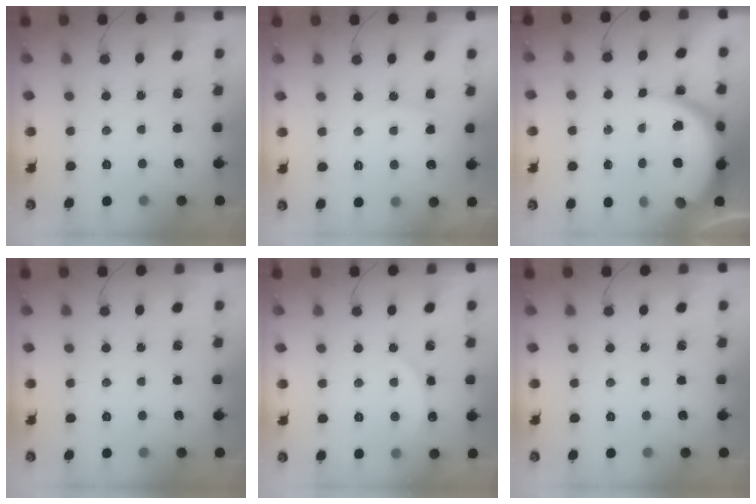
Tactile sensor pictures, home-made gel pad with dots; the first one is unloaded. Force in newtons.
{"total": 5.8, "press": 5.8, "slide": 0.6}
{"total": 9.4, "press": 9.4, "slide": 0.5}
{"total": 0.0}
{"total": 2.5, "press": 2.5, "slide": 0.3}
{"total": 0.0}